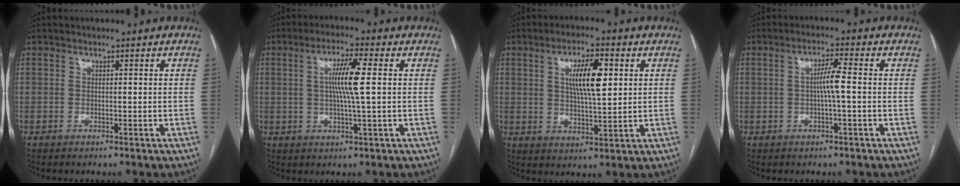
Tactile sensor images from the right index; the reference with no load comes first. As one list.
[{"total": 7.1, "force": [0.9, -0.3, 7.1], "torque": [-0.130, 0.001, 0.013]}, {"total": 8.3, "force": [2.3, 1.9, 7.7], "torque": [-0.136, 0.007, 0.041]}, {"total": 4.0, "force": [-0.2, -0.2, 4.0], "torque": [-0.073, 0.007, -0.003]}]